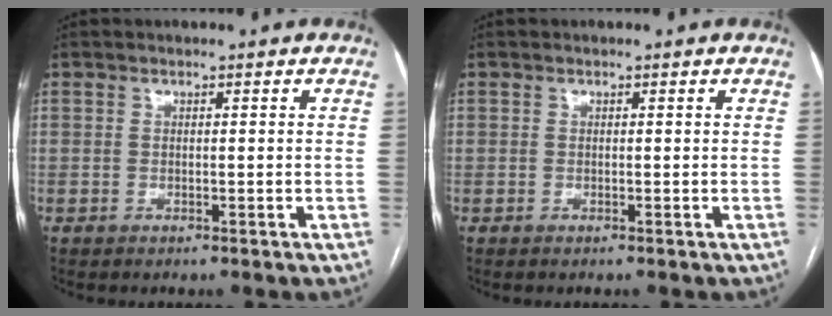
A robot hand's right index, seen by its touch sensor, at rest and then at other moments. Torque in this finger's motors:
{"motor_torque": [-0.34, 0.23, -0.88, -0.16]}